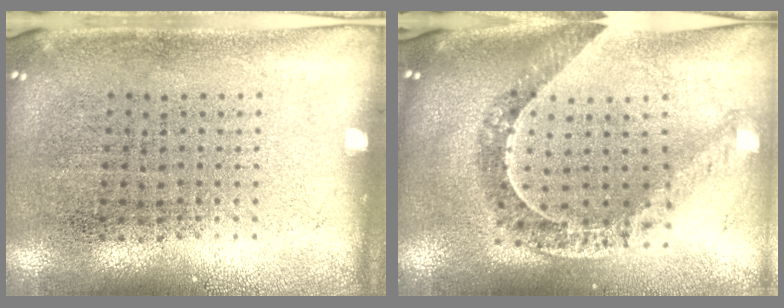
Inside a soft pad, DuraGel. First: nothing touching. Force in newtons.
{"total": 1.1, "press": 1.1, "slide": 0.3}